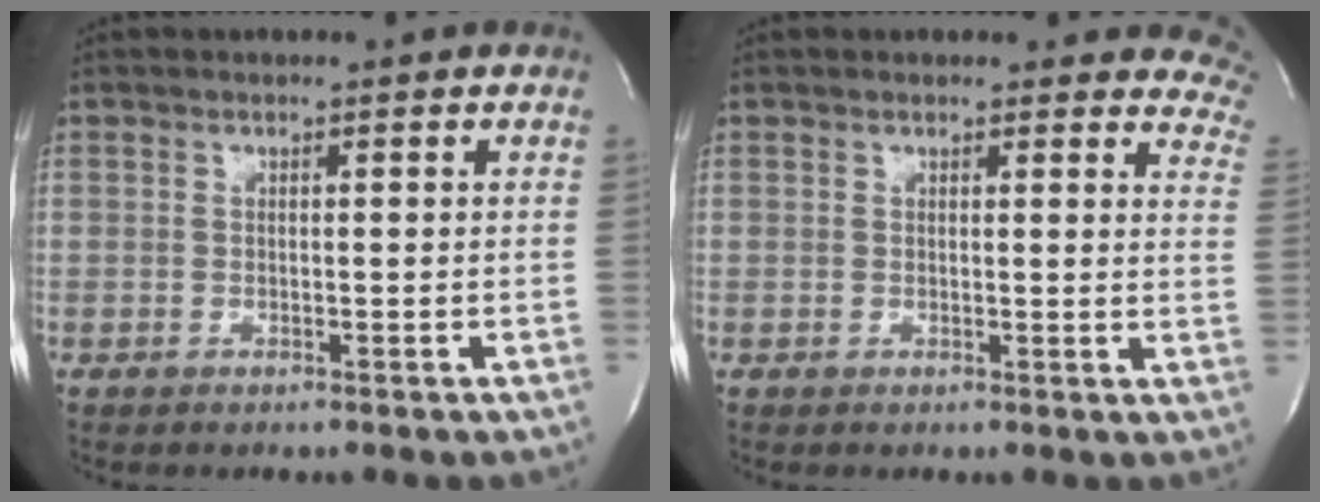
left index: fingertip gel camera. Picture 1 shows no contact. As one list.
[{"total": 11.0, "force": [10.0, 3.7, 2.7], "torque": [0.013, -0.034, 0.071]}]